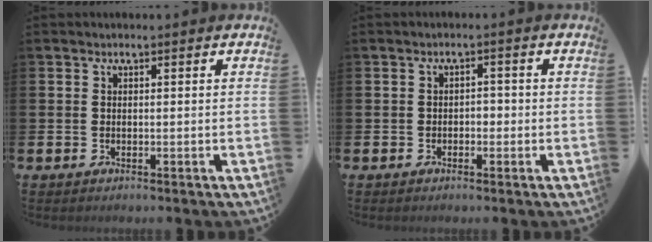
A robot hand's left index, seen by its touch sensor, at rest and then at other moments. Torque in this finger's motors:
{"motor_torque": [0.05, 0.03, 0.06, 0.02]}